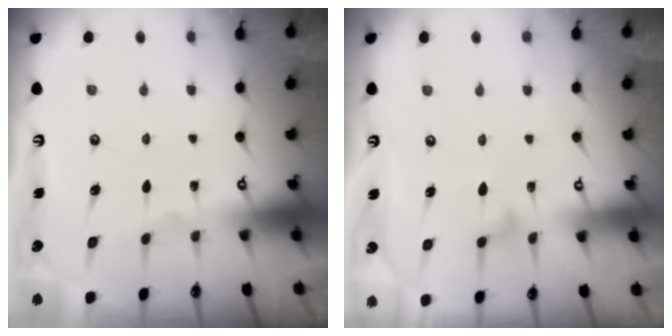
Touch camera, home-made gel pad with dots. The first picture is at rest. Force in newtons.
{"total": 9.4, "press": 9.4, "slide": 0.5}